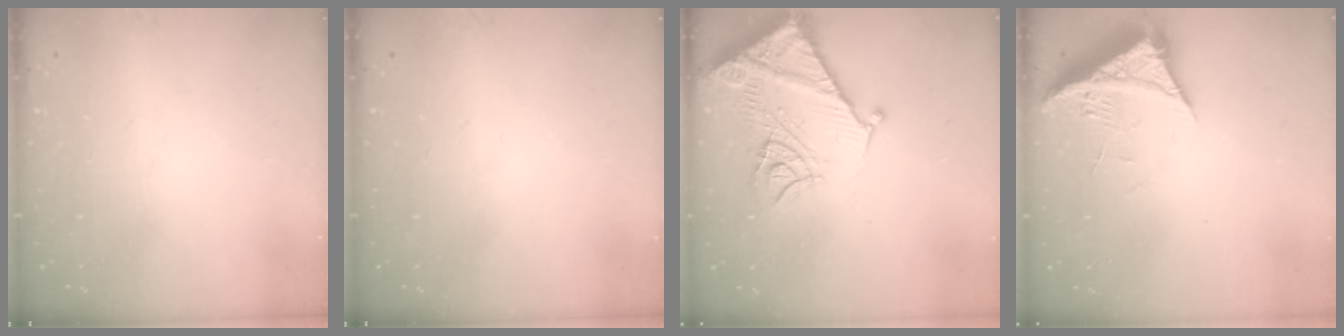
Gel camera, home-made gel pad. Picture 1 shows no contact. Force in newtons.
{"total": 0.0}
{"total": 16.1, "press": 16.0, "slide": 1.8}
{"total": 7.2, "press": 7.2, "slide": 0.8}